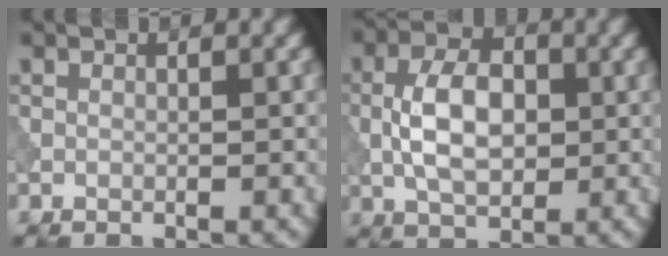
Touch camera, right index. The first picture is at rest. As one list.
[{"total": 5.9, "force": [-0.3, 3.4, 4.8], "torque": [-0.095, 0.003, -0.008]}]